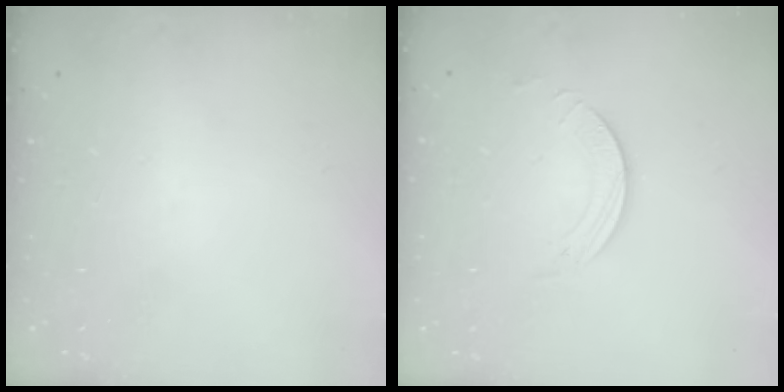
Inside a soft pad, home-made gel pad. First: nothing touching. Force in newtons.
{"total": 2.5, "press": 2.5, "slide": 0.2}